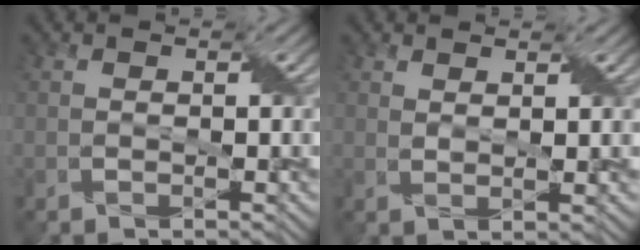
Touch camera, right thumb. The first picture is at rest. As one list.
[{"total": 1.7, "force": [1.4, 0.2, 1.0], "torque": [-0.024, -0.001, 0.027]}]